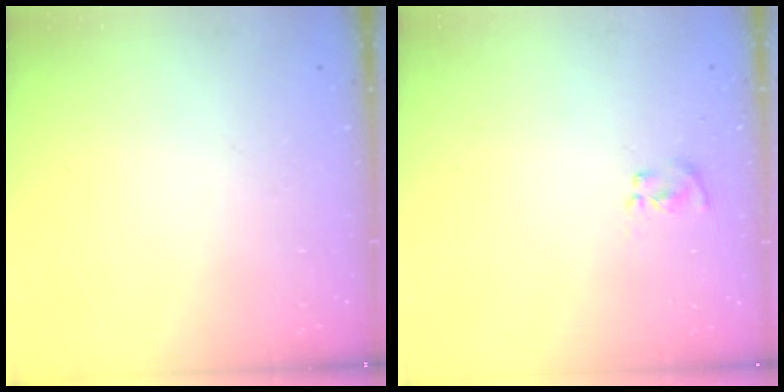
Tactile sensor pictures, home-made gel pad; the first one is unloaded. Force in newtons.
{"total": 3.0, "press": 2.9, "slide": 0.9}